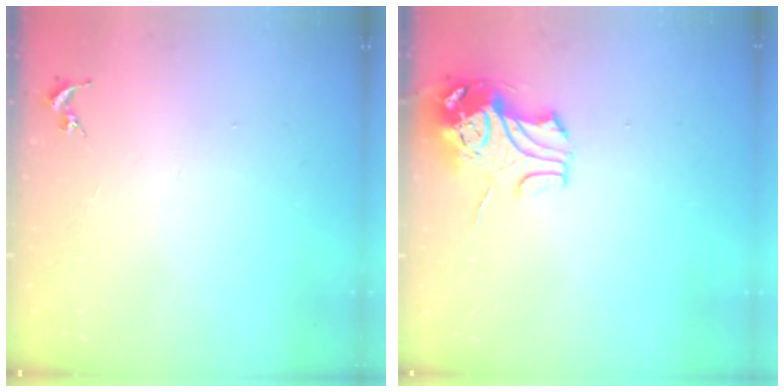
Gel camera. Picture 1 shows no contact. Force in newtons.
{"total": 9.8, "press": 9.7, "slide": 1.4}